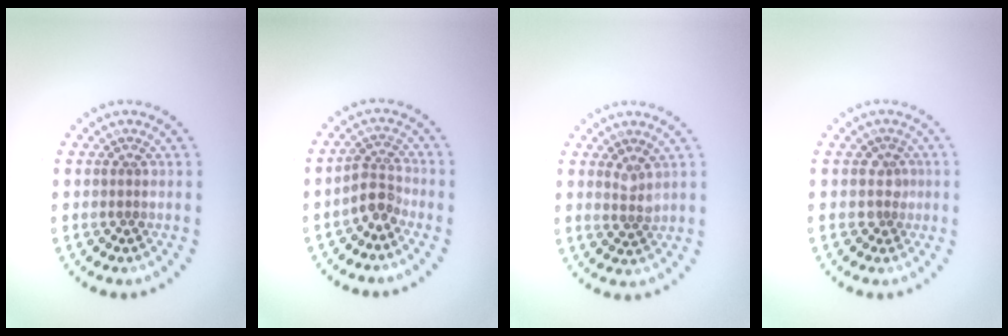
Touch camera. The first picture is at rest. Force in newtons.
{"total": 2.4, "press": 1.7, "slide": 1.6}
{"total": 1.3, "press": 1.1, "slide": 0.6}
{"total": 1.5, "press": 1.1, "slide": 1.0}